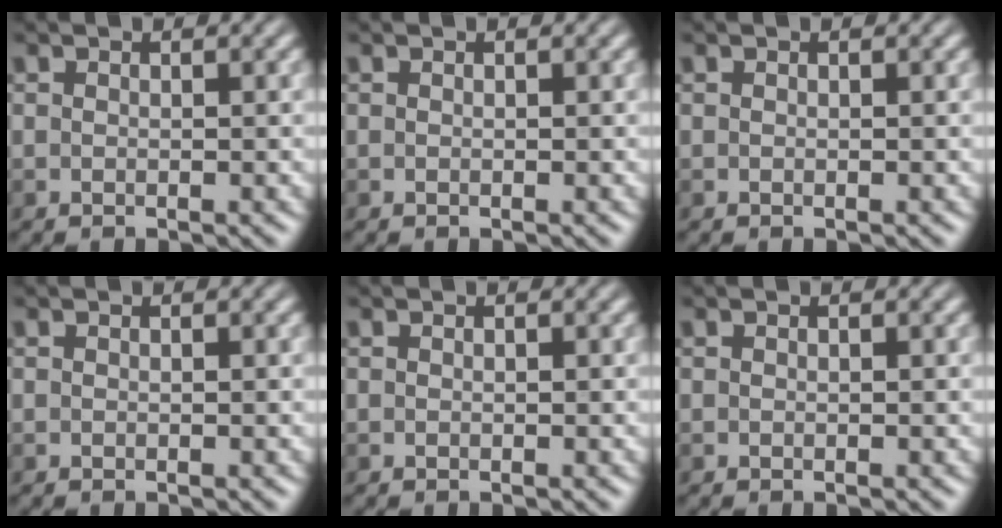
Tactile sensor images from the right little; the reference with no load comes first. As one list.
[{"total": 0.0}, {"total": 0.0}, {"total": 0.0}, {"total": 0.0}, {"total": 0.0}]